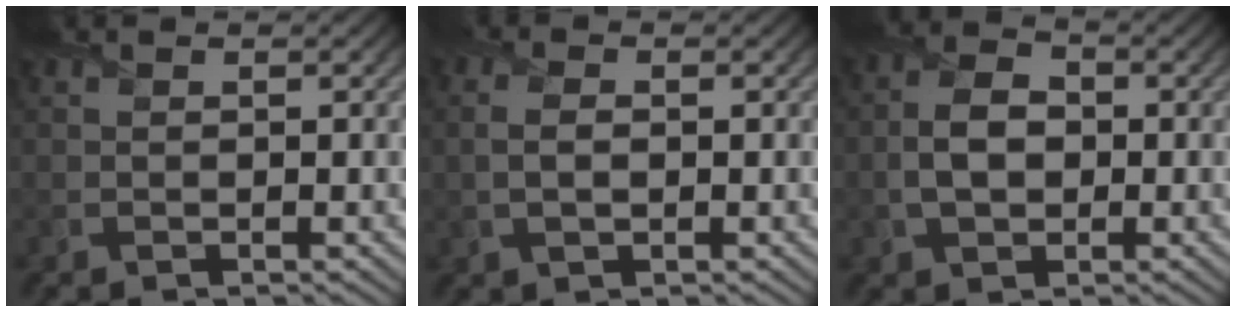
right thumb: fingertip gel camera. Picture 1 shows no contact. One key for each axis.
{"total": 2.9, "fx": 0.0, "fy": 1.8, "fz": 2.2, "tx": -0.050, "ty": -0.001, "tz": -0.002}
{"total": 4.9, "fx": -0.5, "fy": 3.4, "fz": 3.6, "tx": -0.076, "ty": 0.000, "tz": -0.012}